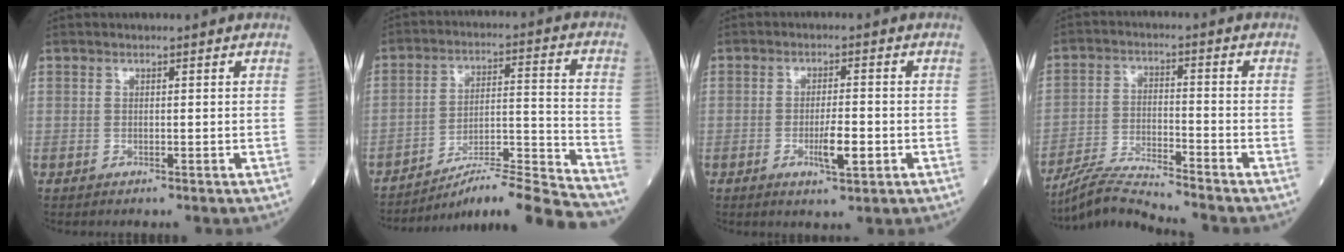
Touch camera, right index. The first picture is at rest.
{"total": 15.4, "force": [-14.4, -1.6, 5.1], "torque": [-0.072, 0.027, -0.230]}
{"total": 4.6, "force": [-1.4, 0.7, 4.3], "torque": [-0.076, -0.003, -0.018]}
{"total": 8.0, "force": [-7.7, -1.7, 1.5], "torque": [-0.031, -0.014, -0.144]}